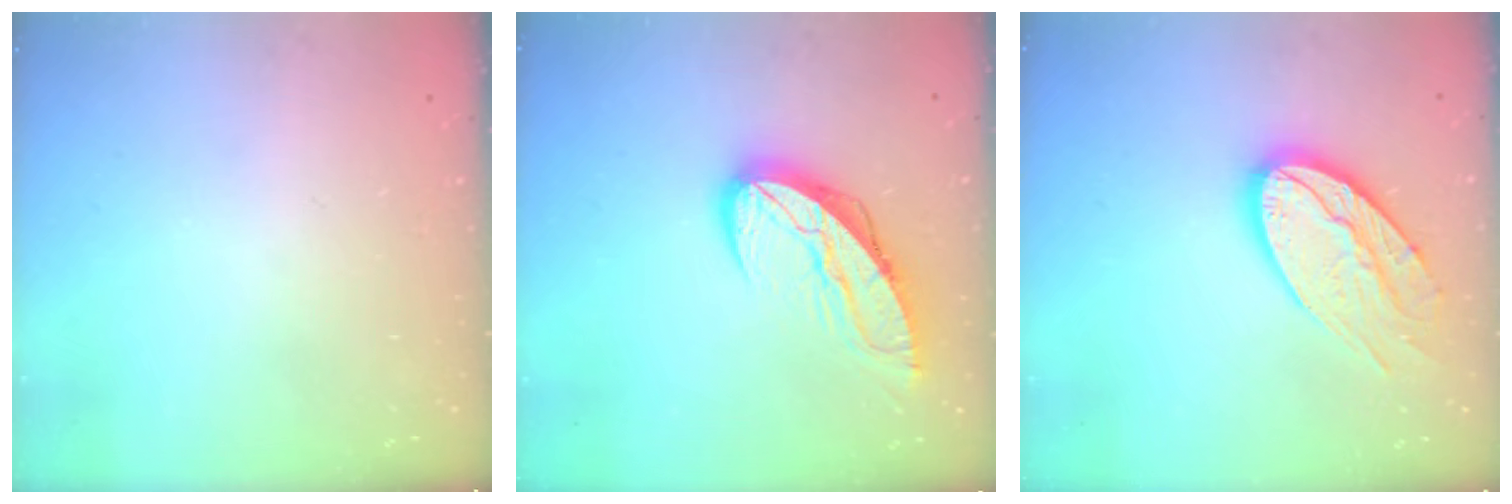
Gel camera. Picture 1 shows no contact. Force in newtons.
{"total": 11.1, "press": 11.1, "slide": 1.1}
{"total": 16.7, "press": 16.6, "slide": 1.5}